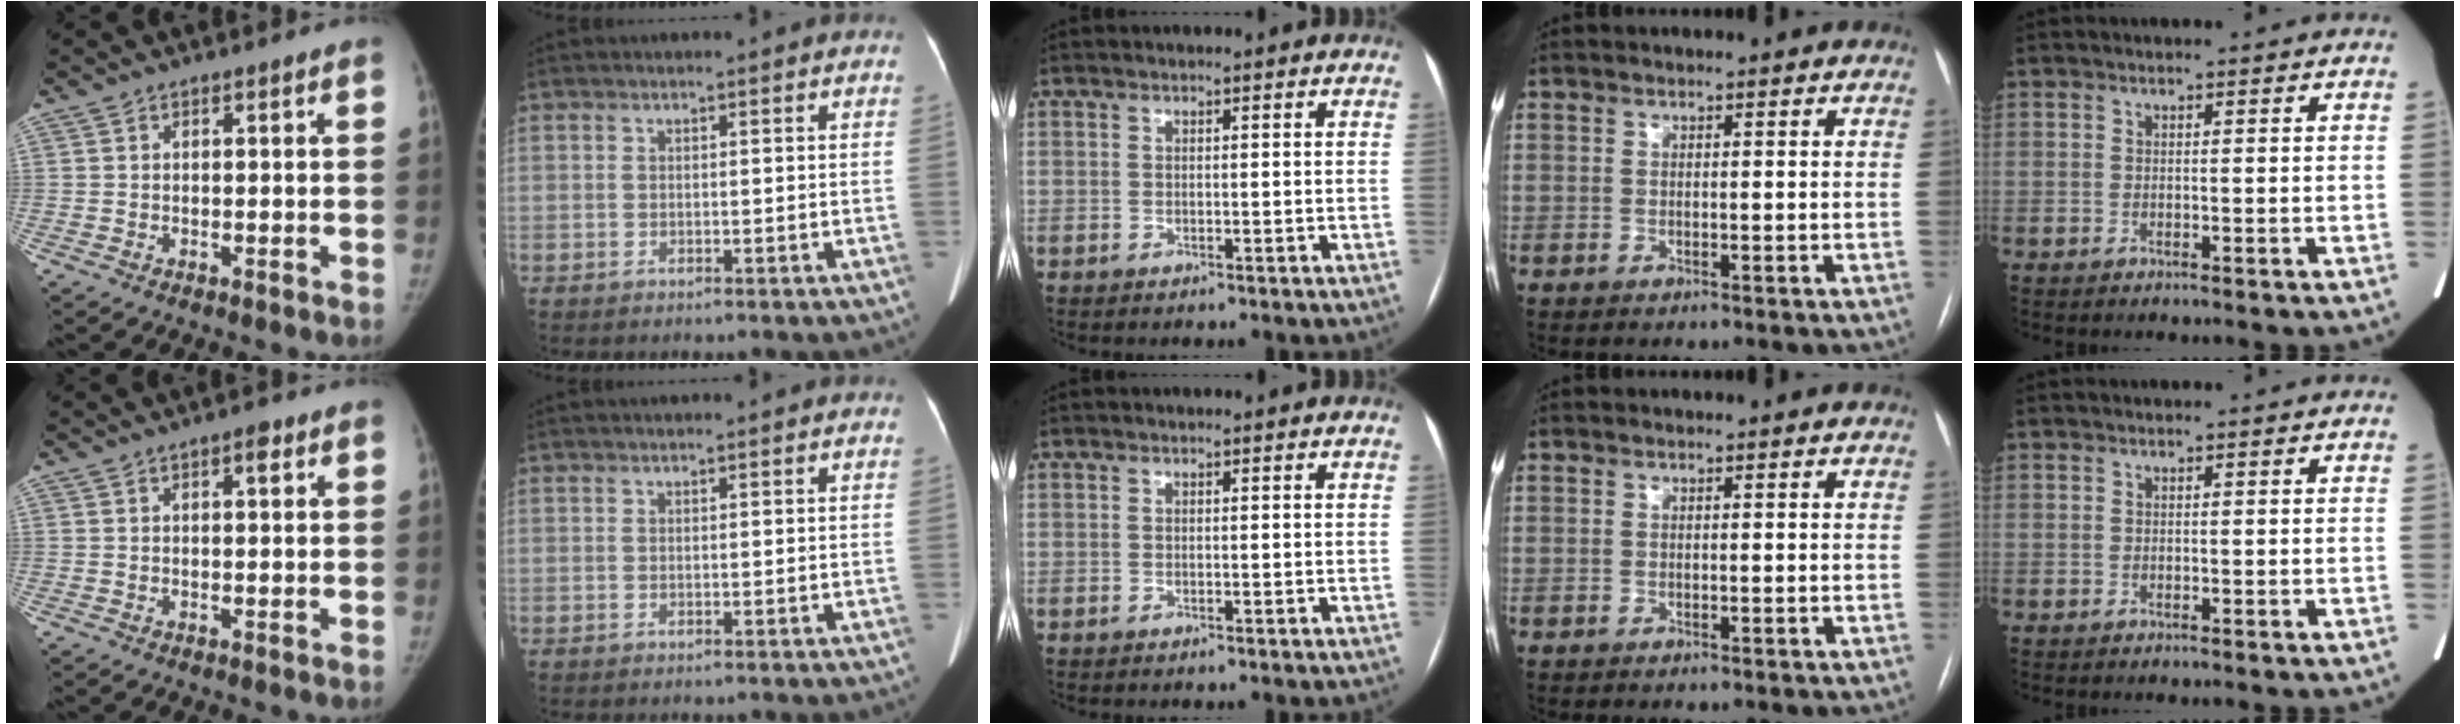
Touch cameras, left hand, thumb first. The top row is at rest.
{"thumb": {"total": 2.3, "force": [1.1, 0.9, 1.7], "torque": [-0.017, -0.001, 0.013]}}